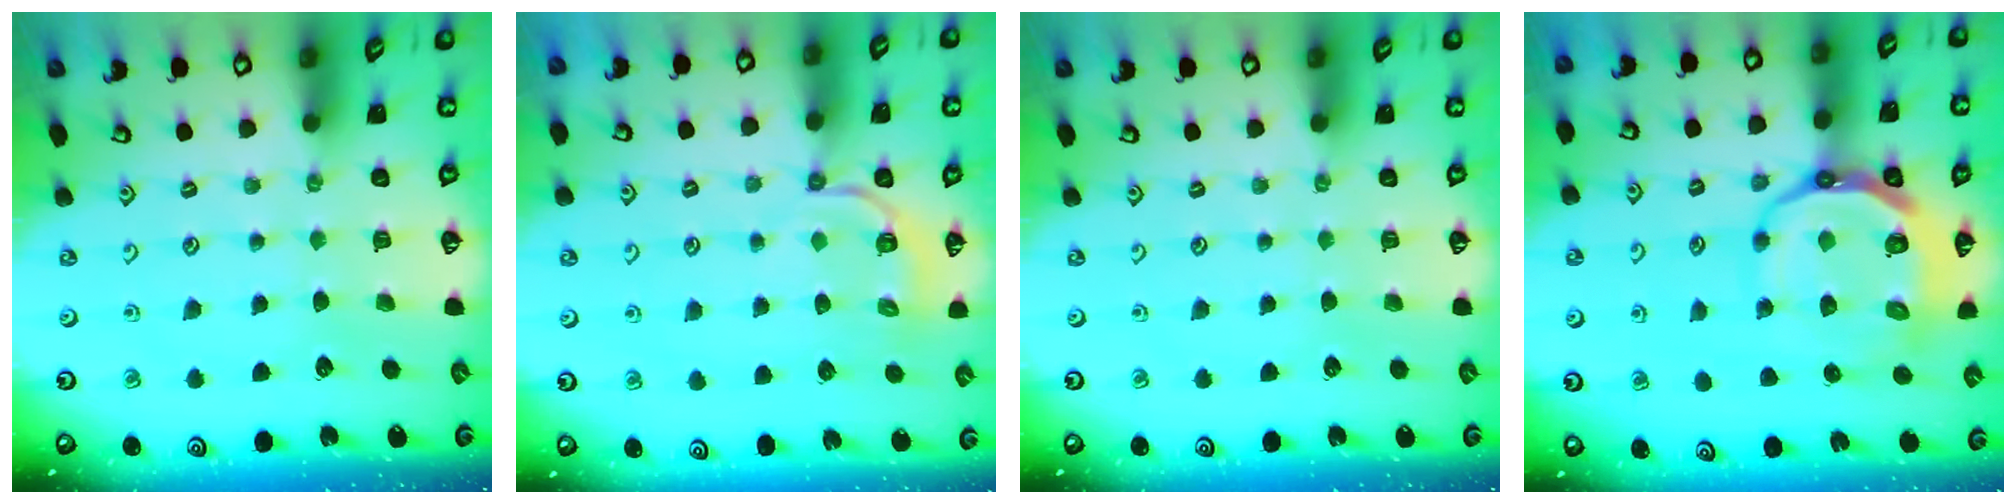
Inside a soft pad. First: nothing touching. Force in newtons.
{"total": 4.2, "press": 3.8, "slide": 1.8}
{"total": 0.0}
{"total": 14.6, "press": 14.2, "slide": 3.3}